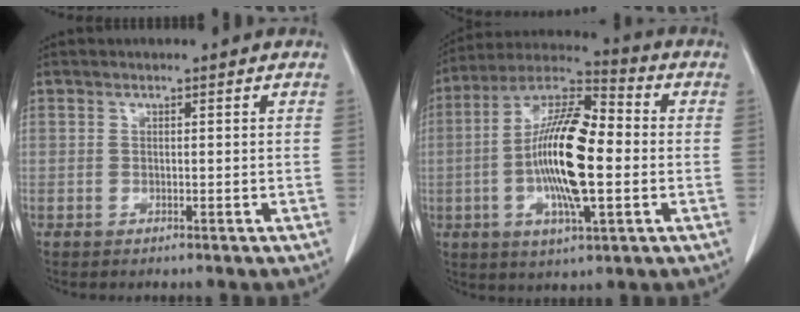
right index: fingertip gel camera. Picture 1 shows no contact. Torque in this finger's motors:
{"motor_torque": [0.94, -0.26, 0.94, 0.21]}